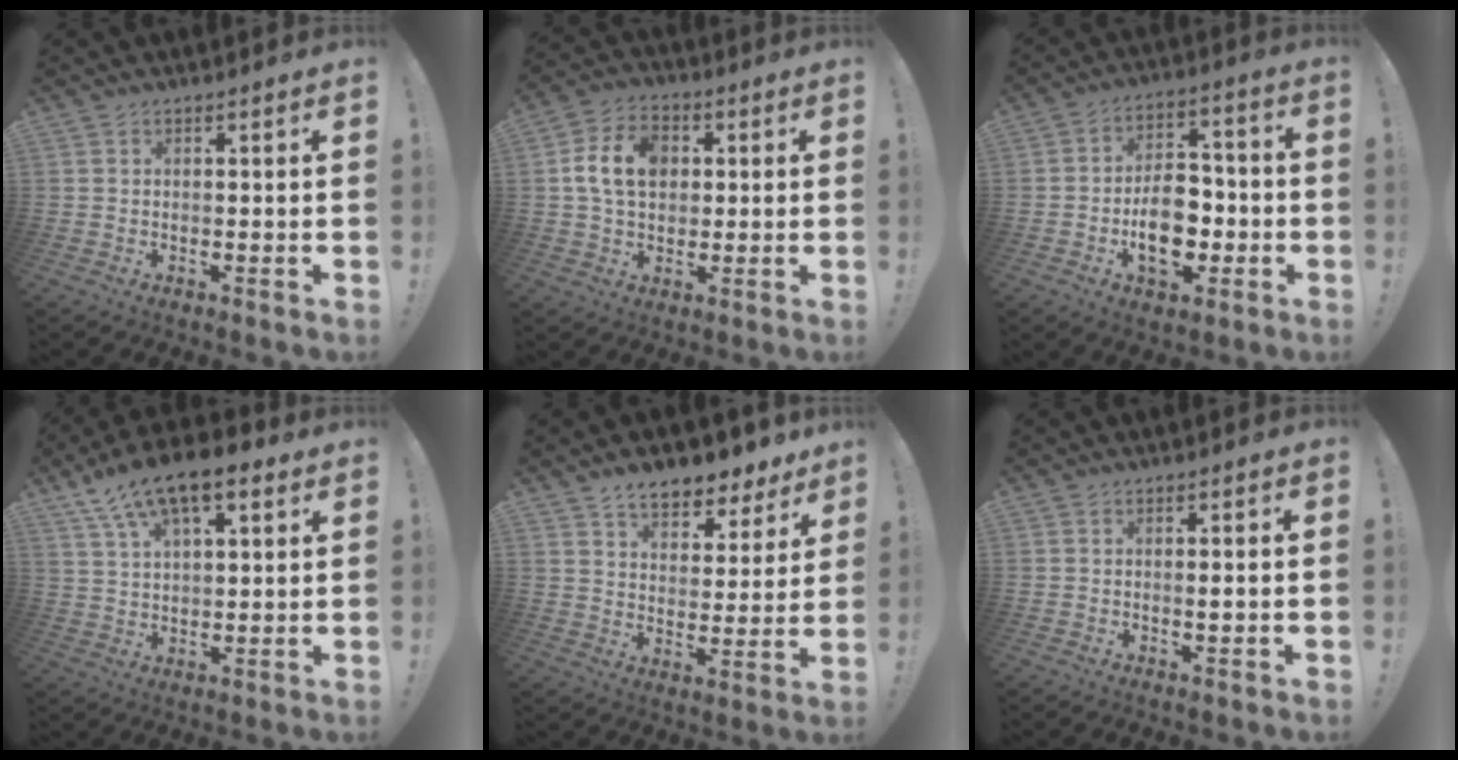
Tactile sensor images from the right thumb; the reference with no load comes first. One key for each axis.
{"total": 12.3, "fx": 2.2, "fy": 9.0, "fz": 8.0, "tx": -0.144, "ty": 0.013, "tz": 0.043}
{"total": 15.7, "fx": -3.7, "fy": 10.6, "fz": 11.0, "tx": -0.162, "ty": 0.022, "tz": -0.060}
{"total": 13.6, "fx": 8.3, "fy": 5.6, "fz": 9.2, "tx": -0.158, "ty": -0.038, "tz": 0.148}
{"total": 9.7, "fx": 7.9, "fy": 4.3, "fz": 3.7, "tx": -0.045, "ty": -0.067, "tz": 0.140}
{"total": 1.5, "fx": -0.1, "fy": 0.0, "fz": 1.5, "tx": -0.019, "ty": -0.004, "tz": -0.004}